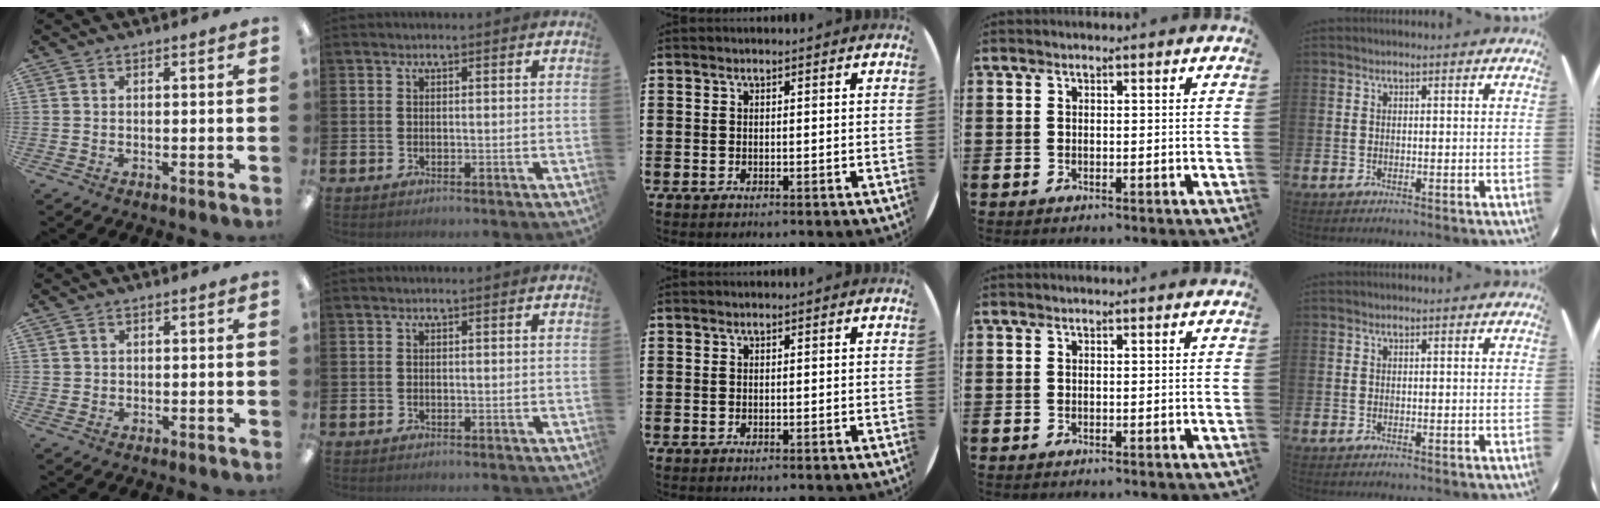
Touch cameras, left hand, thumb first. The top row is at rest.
{"thumb": {"total": 1.2, "force": [0.5, 1.1, 0.1], "torque": [-0.003, 0.003, 0.009]}}